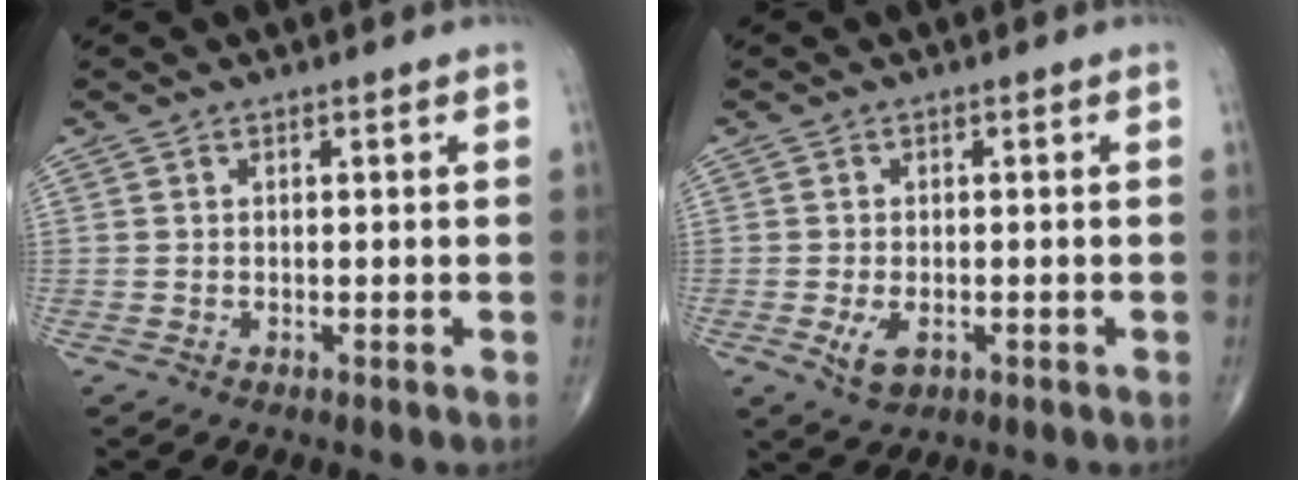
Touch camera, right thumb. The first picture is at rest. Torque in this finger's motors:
{"motor_torque": [-0.15, 0.16, 0.24, -0.01, 0.01]}